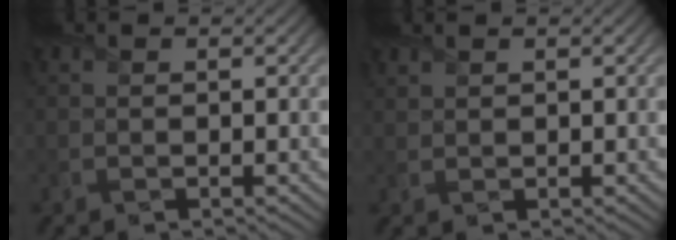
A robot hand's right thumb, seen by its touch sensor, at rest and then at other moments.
{"total": 1.3, "force": [1.2, 0.2, 0.4], "torque": [-0.016, 0.002, 0.031]}